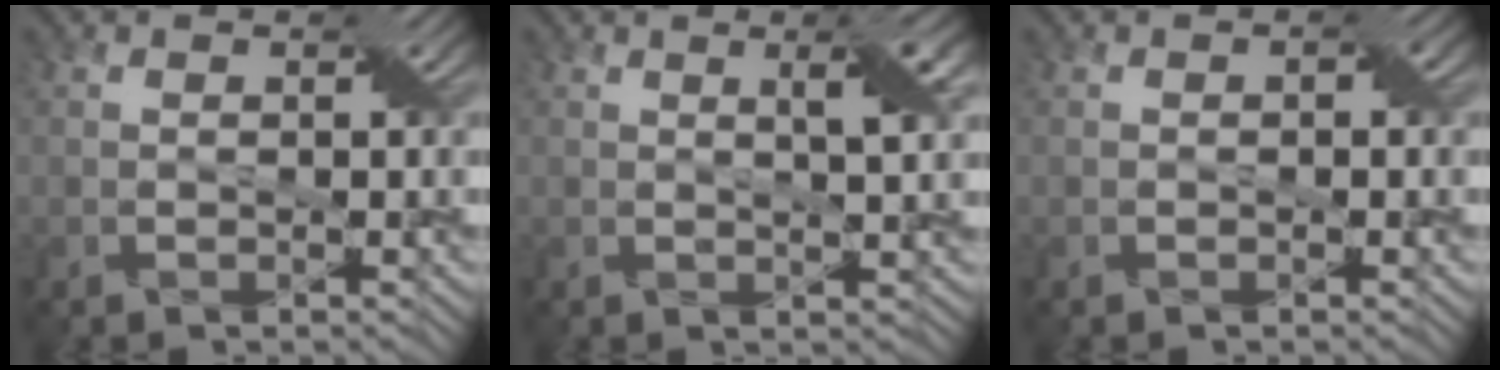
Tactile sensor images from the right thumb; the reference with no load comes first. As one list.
[{"total": 3.5, "force": [1.4, 0.5, 3.2], "torque": [-0.060, 0.003, 0.025]}, {"total": 0.6, "force": [-0.1, 0.4, 0.5], "torque": [-0.006, 0.000, -0.002]}]